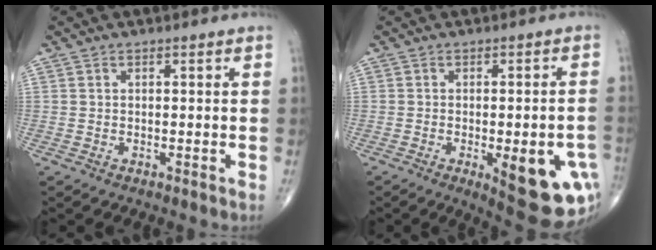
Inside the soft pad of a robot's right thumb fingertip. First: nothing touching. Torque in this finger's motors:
{"motor_torque": [1.69, 1.48, 0.69, -0.85, 0.29]}